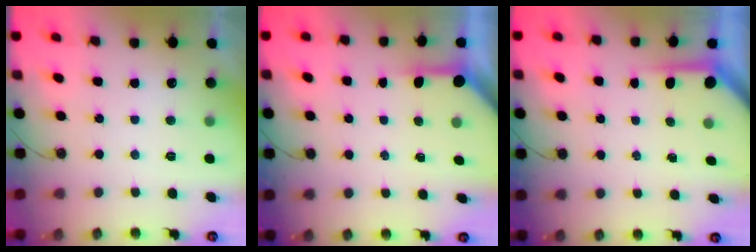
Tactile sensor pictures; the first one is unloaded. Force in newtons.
{"total": 3.5, "press": 3.5, "slide": 0.5}
{"total": 3.8, "press": 3.8, "slide": 0.4}